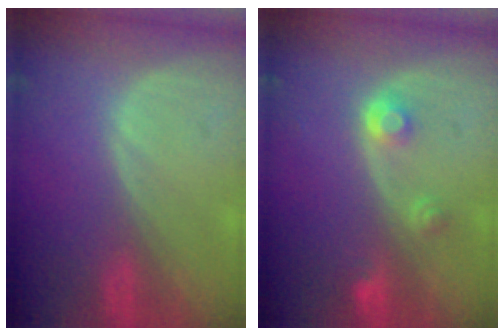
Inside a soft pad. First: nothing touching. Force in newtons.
{"total": 3.0, "press": 2.8, "slide": 1.0}